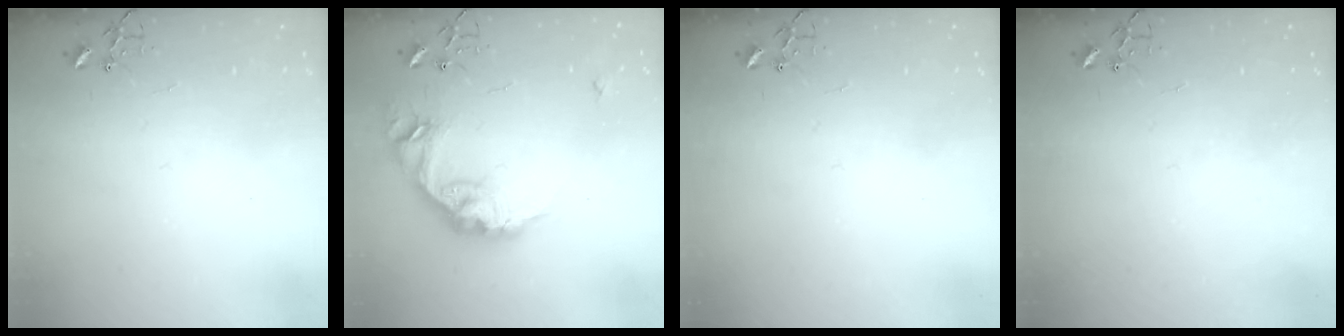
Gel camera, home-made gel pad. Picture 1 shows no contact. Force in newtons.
{"total": 17.4, "press": 17.4, "slide": 0.4}
{"total": 0.0}
{"total": 0.0}